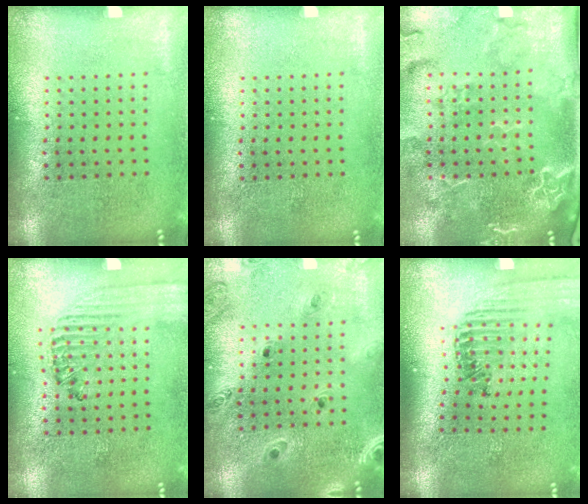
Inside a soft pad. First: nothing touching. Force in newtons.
{"total": 0.0}
{"total": 2.9, "press": 2.4, "slide": 1.7}
{"total": 1.3, "press": 1.2, "slide": 0.5}
{"total": 0.9, "press": 0.9, "slide": 0.1}
{"total": 1.3, "press": 1.3, "slide": 0.1}